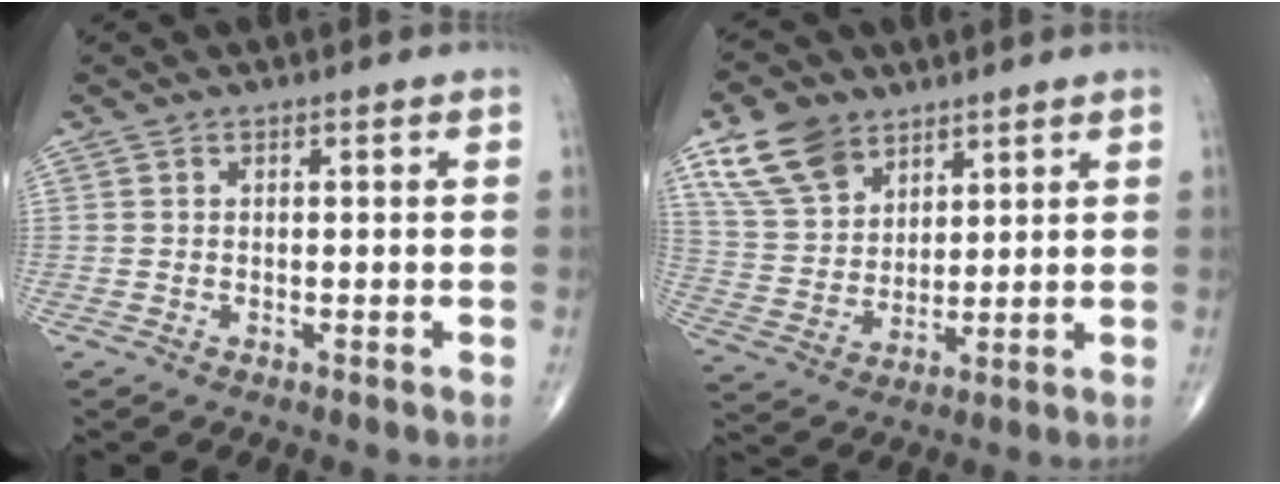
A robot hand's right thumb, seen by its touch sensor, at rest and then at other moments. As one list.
[{"total": 11.9, "force": [7.4, 7.6, 5.5], "torque": [-0.090, -0.023, 0.150]}]